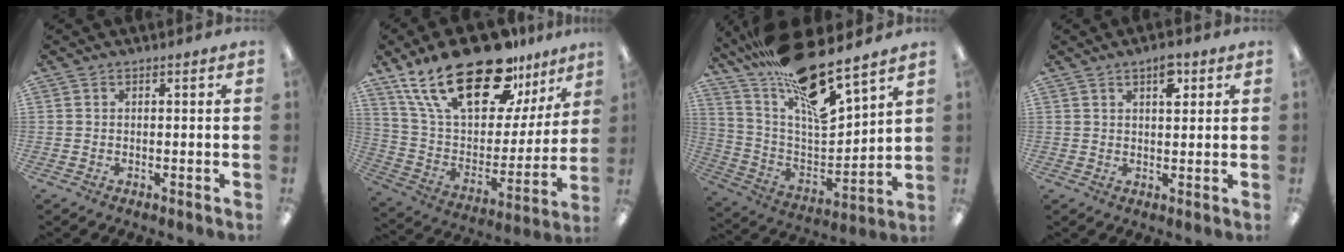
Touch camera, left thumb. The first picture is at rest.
{"total": 27.9, "force": [19.2, 11.7, 16.5], "torque": [-0.302, -0.123, 0.331]}
{"total": 21.3, "force": [16.8, 4.4, 12.3], "torque": [-0.223, -0.124, 0.283]}
{"total": 5.0, "force": [2.9, 2.1, 3.5], "torque": [-0.043, -0.008, 0.044]}